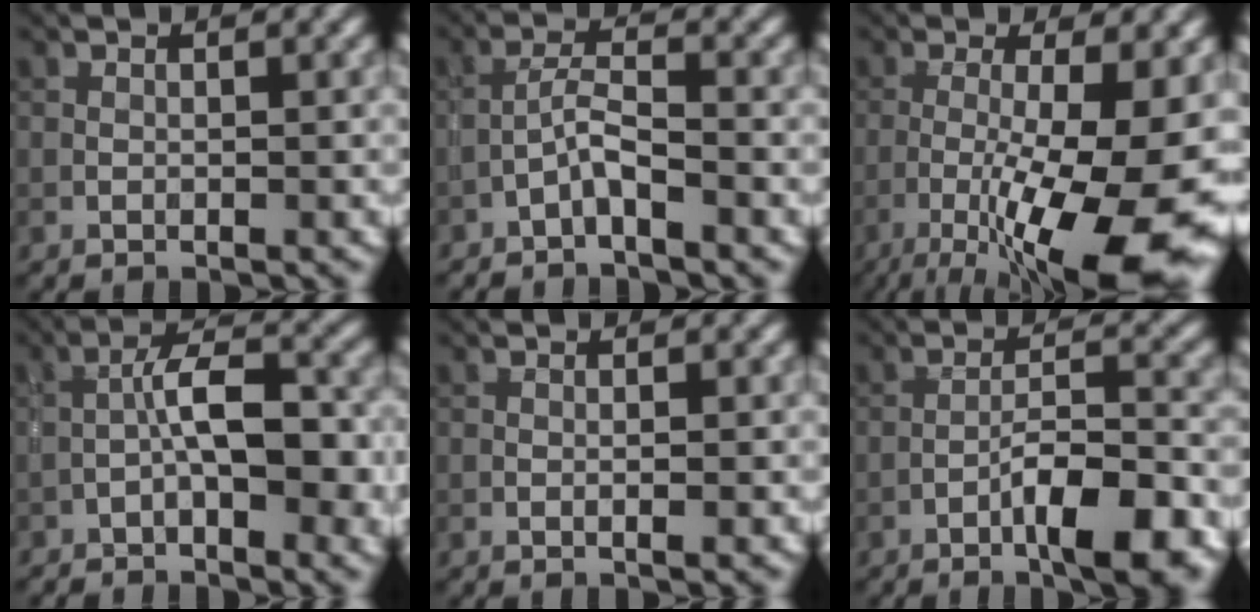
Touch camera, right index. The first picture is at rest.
{"total": 2.3, "force": [-1.5, 0.3, 1.7], "torque": [-0.036, 0.011, -0.036]}
{"total": 15.3, "force": [-4.7, 3.9, 14.1], "torque": [-0.199, -0.013, -0.069]}
{"total": 6.3, "force": [-1.8, 2.4, 5.5], "torque": [-0.086, 0.013, -0.036]}
{"total": 0.9, "force": [-0.1, 0.1, 0.9], "torque": [-0.015, -0.001, -0.002]}
{"total": 7.0, "force": [-3.7, 1.4, 5.8], "torque": [-0.094, 0.013, -0.060]}